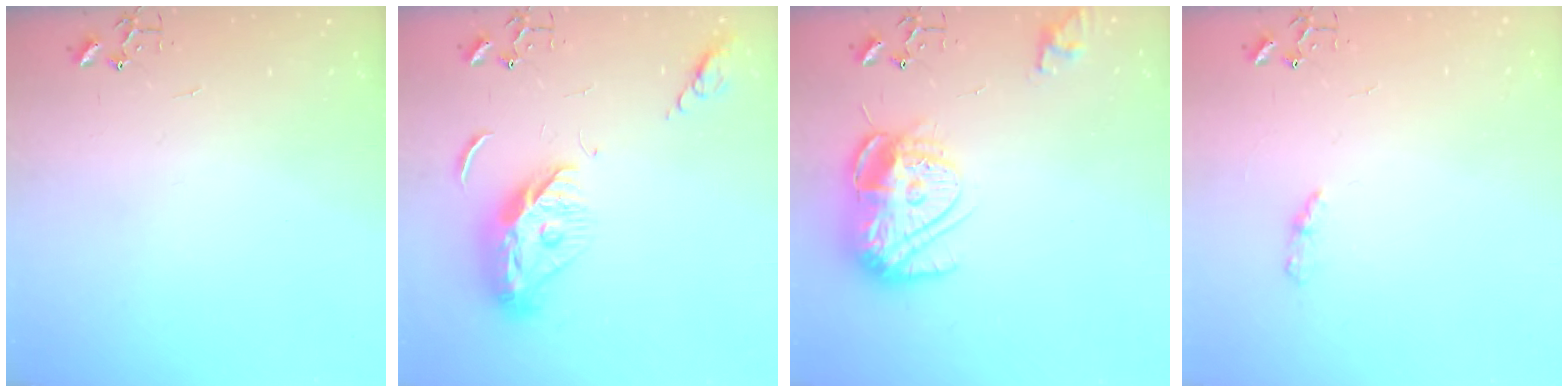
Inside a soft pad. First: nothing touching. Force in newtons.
{"total": 13.1, "press": 13.0, "slide": 1.3}
{"total": 15.8, "press": 15.7, "slide": 1.4}
{"total": 4.2, "press": 4.2, "slide": 0.5}